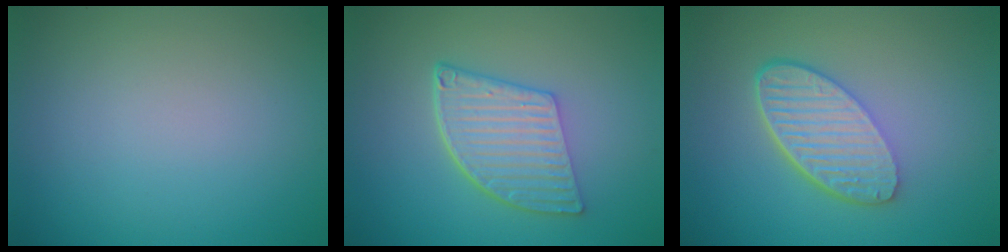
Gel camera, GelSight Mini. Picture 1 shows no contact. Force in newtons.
{"total": 5.9, "press": 4.3, "slide": 4.0}
{"total": 5.9, "press": 4.2, "slide": 4.1}